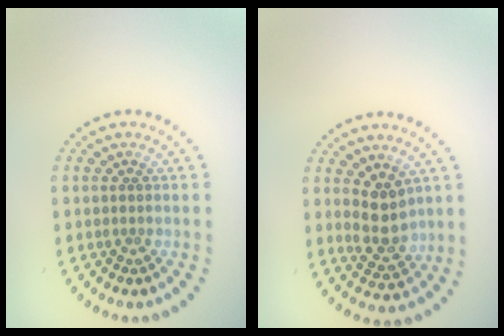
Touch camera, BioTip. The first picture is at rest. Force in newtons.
{"total": 3.2, "press": 3.0, "slide": 1.2}